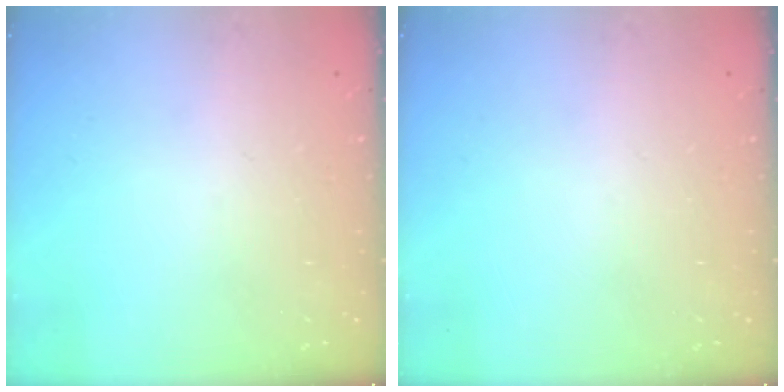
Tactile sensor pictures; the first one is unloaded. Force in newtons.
{"total": 0.0}